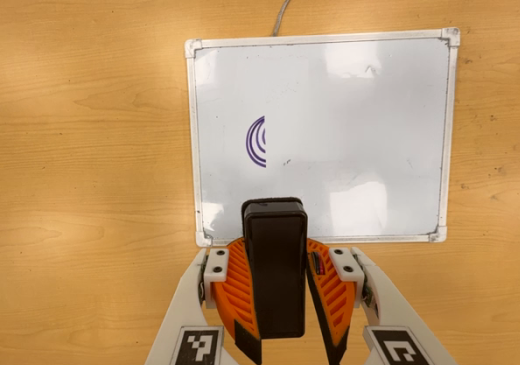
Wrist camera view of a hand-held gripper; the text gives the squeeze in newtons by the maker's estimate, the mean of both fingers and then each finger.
{"total": 11.9, "left": 10.4, "right": 13.4}